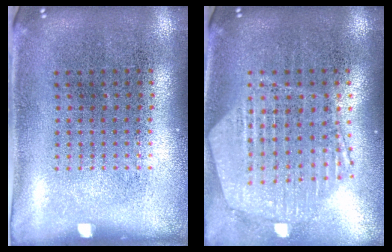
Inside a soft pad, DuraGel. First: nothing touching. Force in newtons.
{"total": 1.2, "press": 1.2, "slide": 0.2}